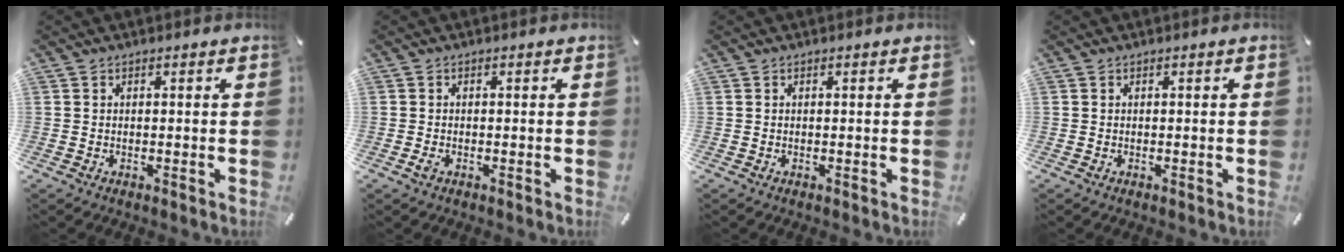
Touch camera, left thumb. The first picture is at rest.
{"total": 1.0, "force": [-0.4, 0.5, 0.8], "torque": [-0.014, -0.001, -0.006]}
{"total": 0.0}
{"total": 0.0}